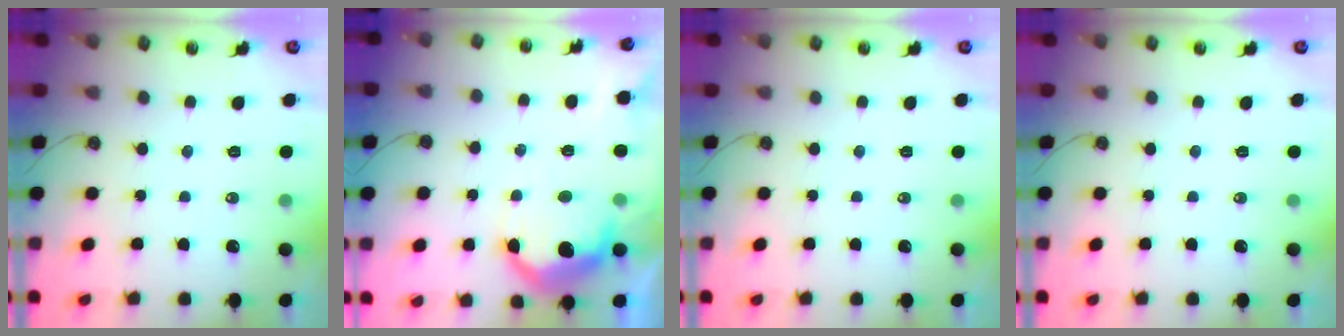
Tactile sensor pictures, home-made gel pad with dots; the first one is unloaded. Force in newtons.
{"total": 13.1, "press": 13.1, "slide": 0.7}
{"total": 0.0}
{"total": 0.0}